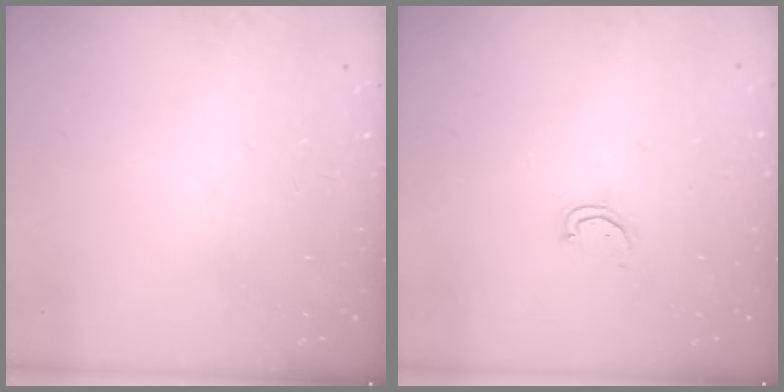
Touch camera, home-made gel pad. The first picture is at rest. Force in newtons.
{"total": 2.6, "press": 2.6, "slide": 0.2}